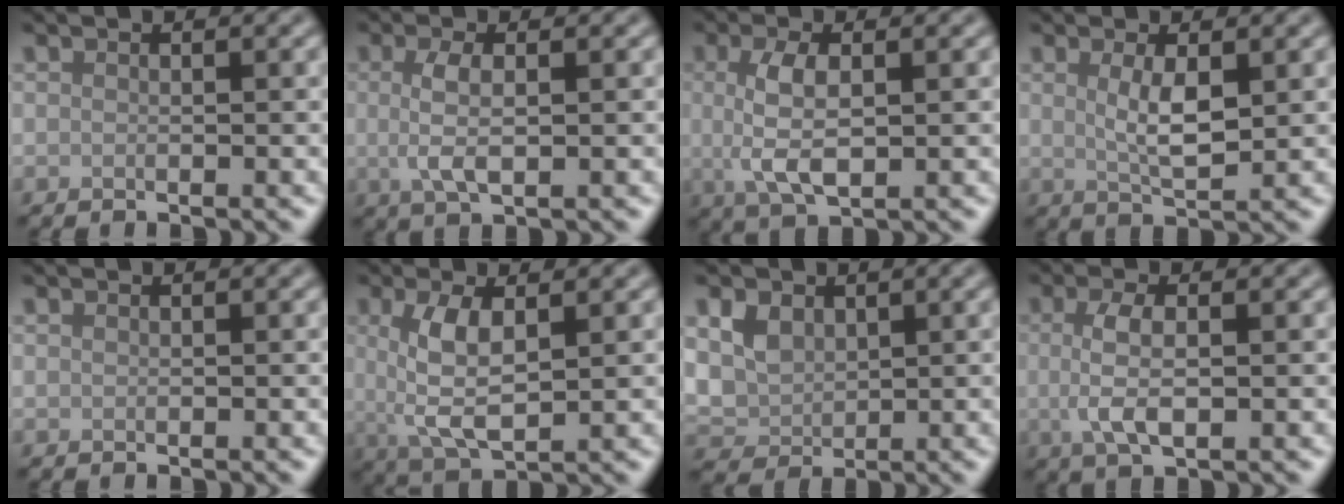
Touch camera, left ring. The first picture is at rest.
{"total": 3.1, "force": [0.1, 1.1, 2.9], "torque": [-0.063, -0.001, 0.002]}
{"total": 4.4, "force": [0.3, 1.8, 4.0], "torque": [-0.088, -0.001, 0.005]}
{"total": 3.0, "force": [0.7, 0.9, 2.8], "torque": [-0.057, -0.005, 0.015]}
{"total": 0.0}
{"total": 5.0, "force": [0.7, 2.0, 4.5], "torque": [-0.095, -0.001, 0.016]}
{"total": 3.6, "force": [1.2, 2.8, 1.9], "torque": [-0.045, -0.004, 0.022]}
{"total": 3.6, "force": [0.1, 1.3, 3.3], "torque": [-0.072, -0.001, 0.001]}